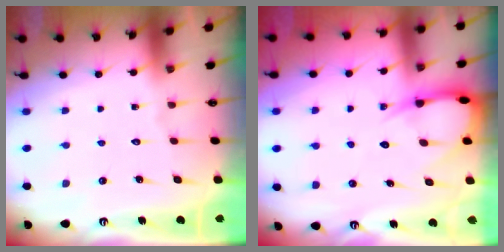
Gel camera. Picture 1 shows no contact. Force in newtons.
{"total": 7.1, "press": 7.1, "slide": 0.8}